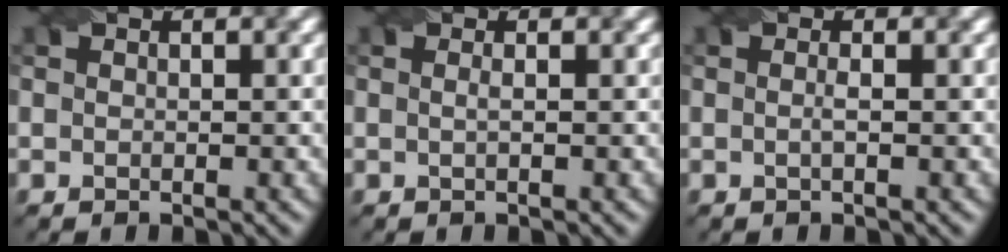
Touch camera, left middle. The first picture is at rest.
{"total": 0.7, "force": [0.0, 0.2, 0.7], "torque": [-0.014, 0.000, -0.004]}
{"total": 0.9, "force": [-0.2, 0.1, 0.8], "torque": [-0.017, 0.000, -0.005]}